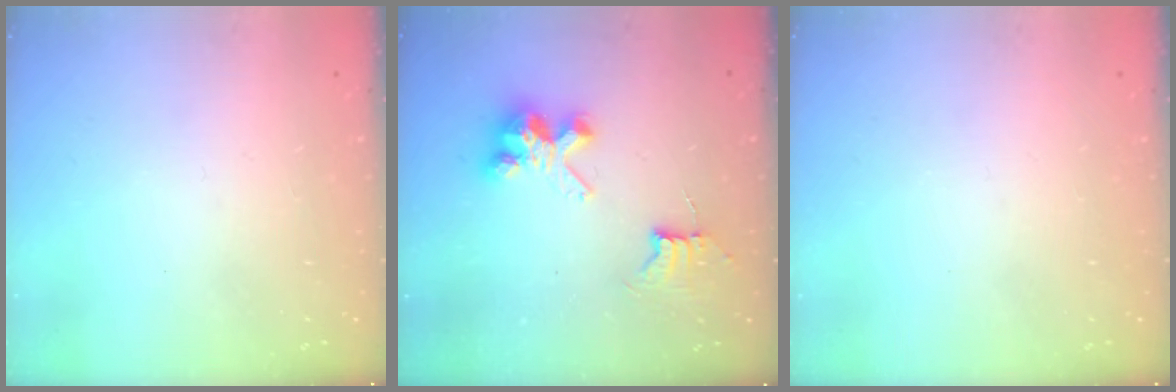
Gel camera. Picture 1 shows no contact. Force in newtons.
{"total": 8.7, "press": 8.7, "slide": 0.6}
{"total": 0.0}